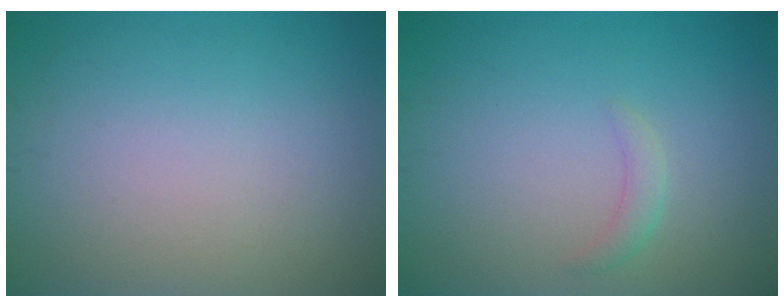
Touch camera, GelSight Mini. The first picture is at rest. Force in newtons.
{"total": 1.1, "press": 1.1, "slide": 0.0}